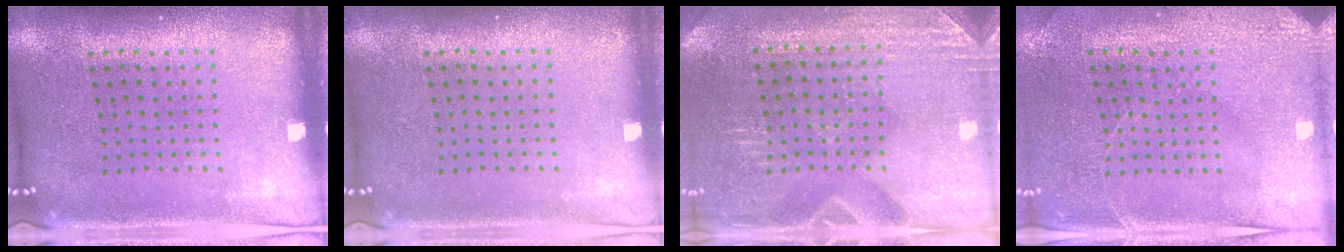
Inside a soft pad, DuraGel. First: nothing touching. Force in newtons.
{"total": 0.0}
{"total": 2.9, "press": 2.8, "slide": 0.4}
{"total": 2.9, "press": 2.8, "slide": 0.7}